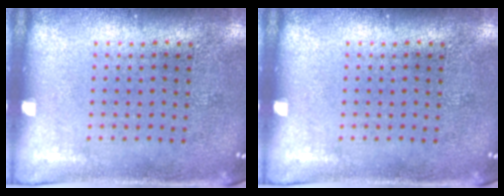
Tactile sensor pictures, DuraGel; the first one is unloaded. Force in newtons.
{"total": 0.0}